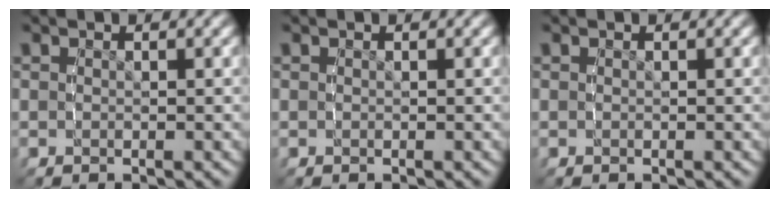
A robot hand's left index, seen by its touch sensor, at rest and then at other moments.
{"total": 0.0}
{"total": 0.0}